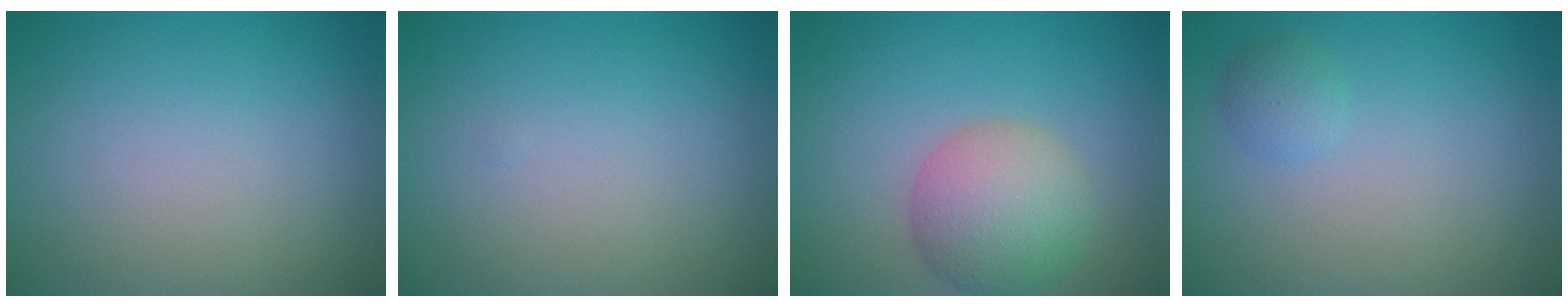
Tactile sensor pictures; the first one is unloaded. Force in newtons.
{"total": 0.0}
{"total": 5.4, "press": 5.4, "slide": 0.4}
{"total": 1.3, "press": 1.3, "slide": 0.1}